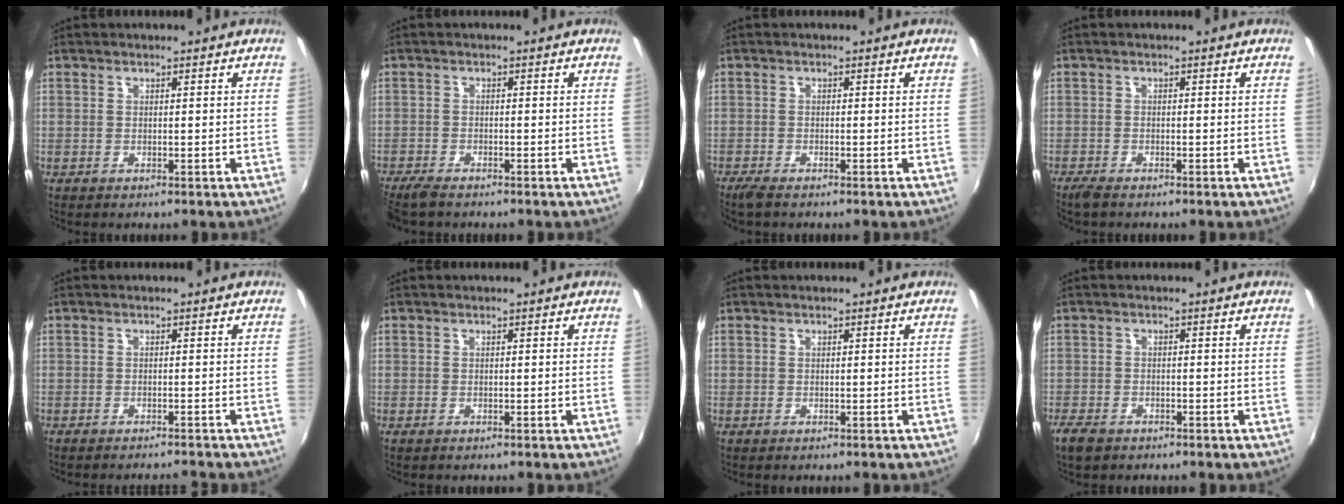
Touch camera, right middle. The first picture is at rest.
{"total": 4.3, "force": [-3.7, 0.9, 1.9], "torque": [-0.052, -0.019, -0.073]}
{"total": 2.6, "force": [-2.1, 0.4, 1.4], "torque": [-0.035, -0.009, -0.042]}
{"total": 2.5, "force": [-2.1, 0.5, 1.2], "torque": [-0.032, -0.009, -0.042]}
{"total": 3.7, "force": [-3.5, 0.3, 1.0], "torque": [-0.029, -0.008, -0.052]}
{"total": 0.0}
{"total": 0.0}
{"total": 4.2, "force": [-3.1, 2.1, 1.9], "torque": [-0.051, -0.012, -0.060]}